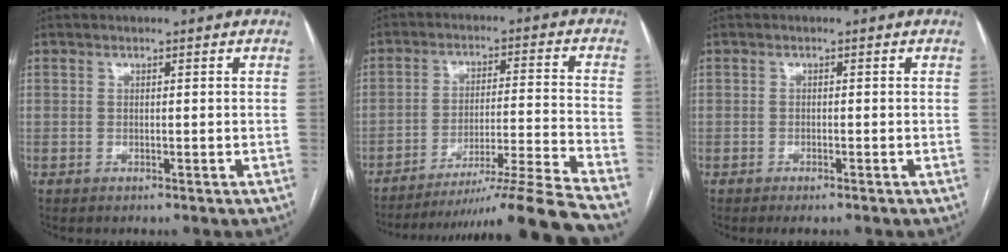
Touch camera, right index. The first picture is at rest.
{"total": 19.2, "force": [-17.1, -4.7, 7.3], "torque": [-0.092, -0.024, -0.261]}
{"total": 1.4, "force": [-1.1, 0.2, 0.8], "torque": [-0.014, -0.002, -0.014]}